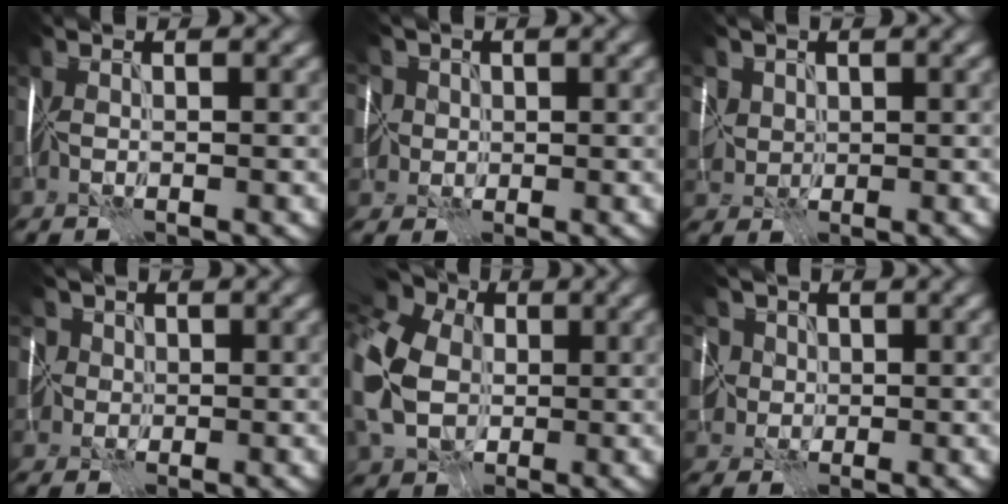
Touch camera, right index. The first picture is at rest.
{"total": 4.9, "force": [0.9, 4.4, 2.0], "torque": [-0.036, 0.018, -0.001]}
{"total": 2.7, "force": [0.8, 2.4, 0.9], "torque": [-0.033, 0.007, 0.025]}
{"total": 5.0, "force": [1.0, 4.5, 1.9], "torque": [-0.036, 0.019, -0.002]}
{"total": 11.5, "force": [0.3, 8.7, 7.6], "torque": [-0.181, -0.003, 0.007]}
{"total": 6.6, "force": [1.7, 5.6, 3.1], "torque": [-0.052, 0.019, 0.004]}